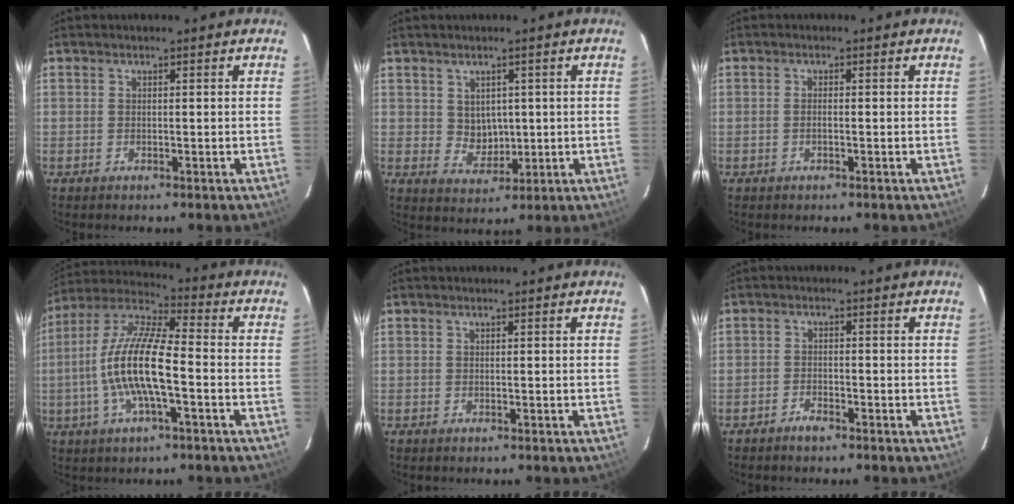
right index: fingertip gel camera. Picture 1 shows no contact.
{"total": 4.7, "force": [1.2, 4.1, 2.1], "torque": [-0.034, 0.003, 0.035]}
{"total": 0.9, "force": [-0.2, 0.2, 0.9], "torque": [-0.018, 0.002, -0.006]}
{"total": 14.4, "force": [-3.0, 3.4, 13.6], "torque": [-0.271, 0.003, -0.065]}
{"total": 0.0}
{"total": 2.1, "force": [-1.8, 0.6, 0.8], "torque": [-0.024, 0.004, -0.036]}